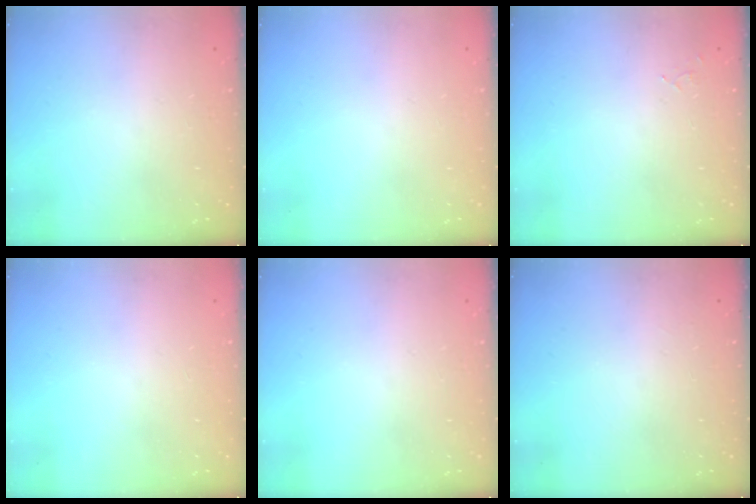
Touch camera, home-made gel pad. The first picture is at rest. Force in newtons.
{"total": 0.0}
{"total": 5.2, "press": 5.2, "slide": 0.4}
{"total": 0.0}
{"total": 0.0}
{"total": 5.0, "press": 5.0, "slide": 0.5}